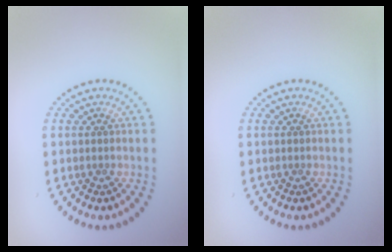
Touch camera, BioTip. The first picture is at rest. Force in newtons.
{"total": 0.0}